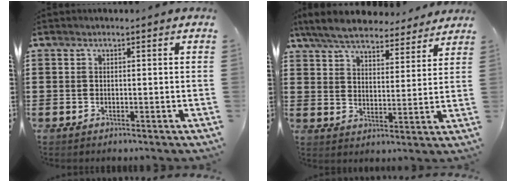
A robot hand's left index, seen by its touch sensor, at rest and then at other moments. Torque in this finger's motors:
{"motor_torque": [1.00, -1.13, 0.38, 0.21]}